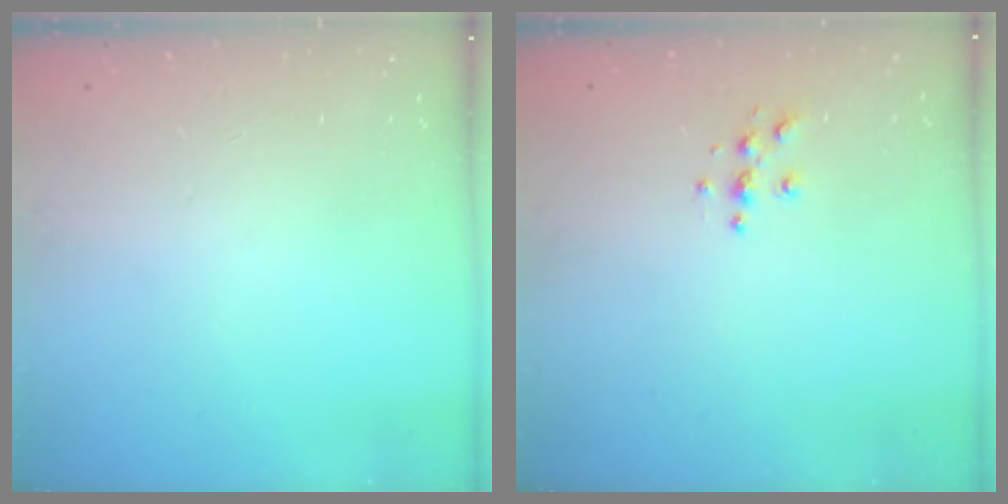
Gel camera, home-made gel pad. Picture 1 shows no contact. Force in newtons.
{"total": 5.0, "press": 5.0, "slide": 0.4}